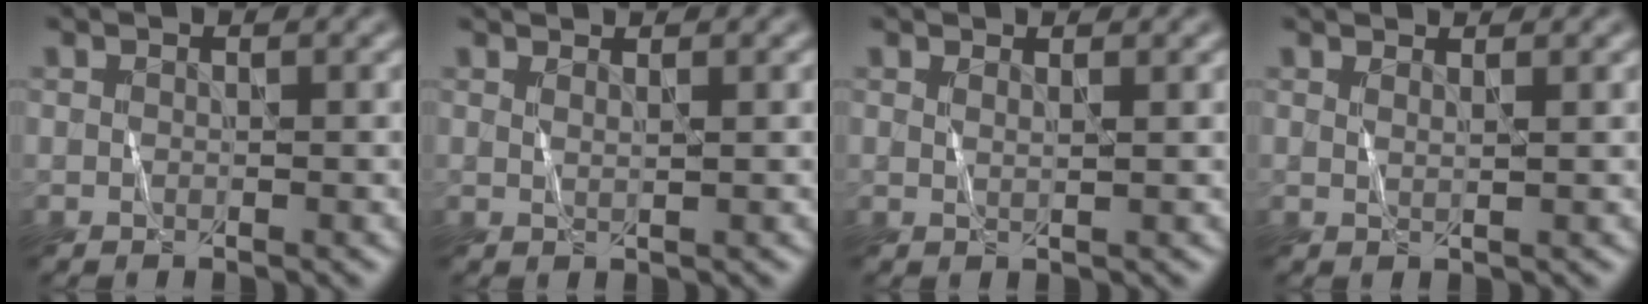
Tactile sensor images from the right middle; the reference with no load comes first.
{"total": 1.4, "force": [1.0, 0.4, 0.9], "torque": [-0.006, -0.002, 0.006]}
{"total": 1.0, "force": [0.7, 0.3, 0.6], "torque": [-0.003, -0.002, 0.008]}
{"total": 1.3, "force": [1.0, 0.4, 0.7], "torque": [-0.004, -0.001, 0.006]}